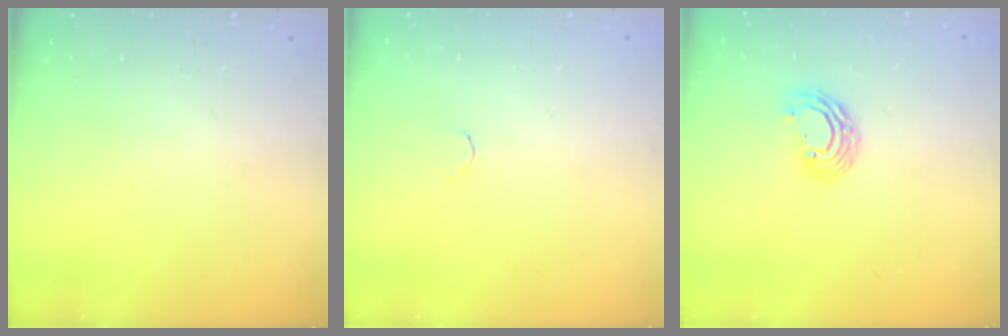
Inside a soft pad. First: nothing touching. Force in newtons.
{"total": 1.8, "press": 1.7, "slide": 0.4}
{"total": 6.9, "press": 6.9, "slide": 0.8}